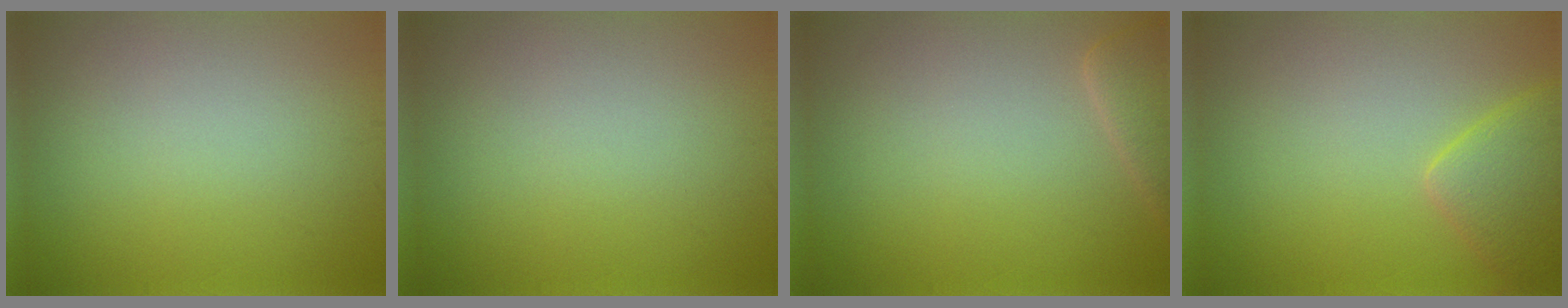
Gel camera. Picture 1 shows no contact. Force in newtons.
{"total": 0.0}
{"total": 2.2, "press": 2.2, "slide": 0.2}
{"total": 3.3, "press": 3.3, "slide": 0.3}